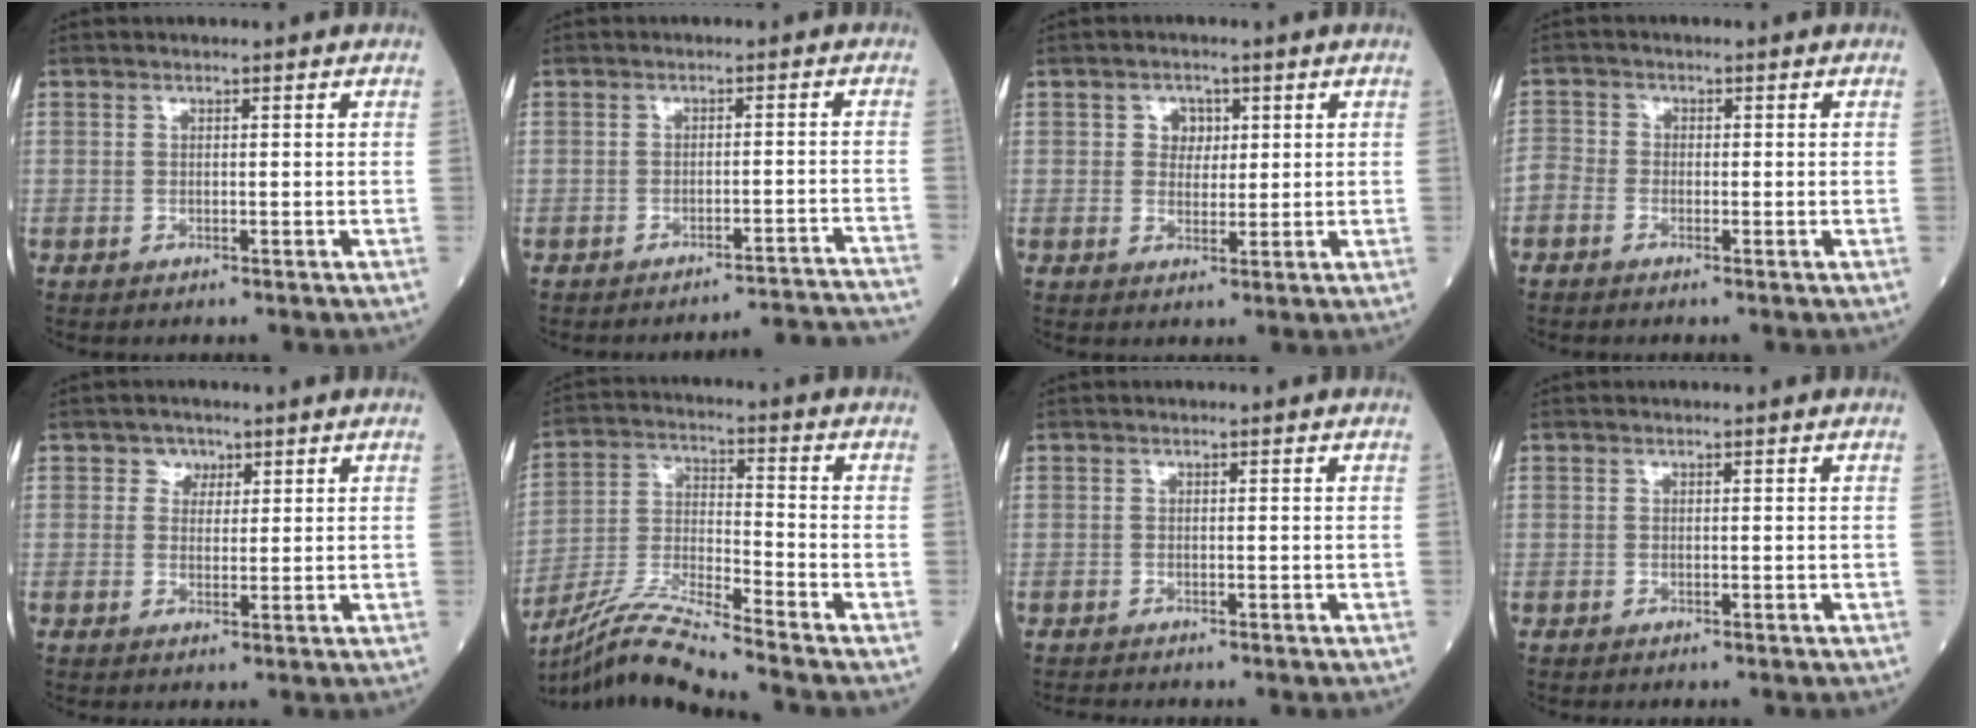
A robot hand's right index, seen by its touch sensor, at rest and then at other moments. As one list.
[{"total": 15.0, "force": [-14.6, -3.0, 1.7], "torque": [0.013, -0.004, -0.183]}, {"total": 2.9, "force": [0.9, 2.4, 1.4], "torque": [-0.016, 0.003, 0.014]}, {"total": 2.0, "force": [-1.2, 1.3, 0.9], "torque": [-0.020, 0.001, -0.033]}, {"total": 2.3, "force": [1.2, 1.9, 0.5], "torque": [0.001, 0.000, 0.013]}, {"total": 11.8, "force": [-10.6, -2.0, 4.8], "torque": [-0.094, -0.013, -0.200]}, {"total": 0.7, "force": [-0.7, 0.0, 0.1], "torque": [-0.005, -0.003, -0.013]}, {"total": 0.0}]